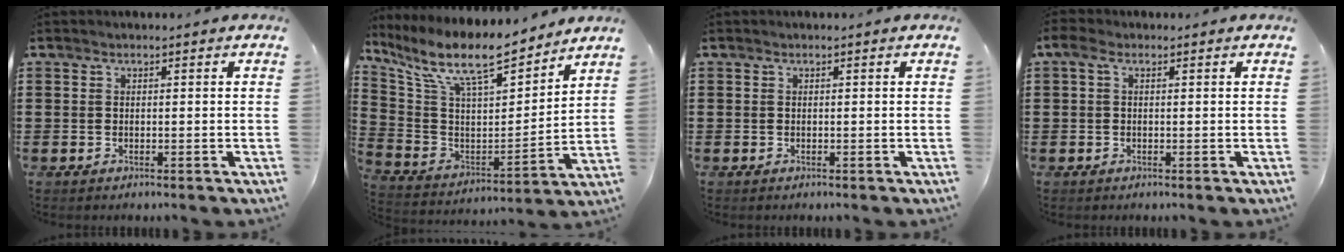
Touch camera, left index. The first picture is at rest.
{"total": 12.2, "force": [9.7, 2.8, 6.7], "torque": [-0.160, -0.055, 0.166]}
{"total": 0.0}
{"total": 1.3, "force": [-0.2, 0.6, 1.1], "torque": [-0.024, 0.004, -0.006]}